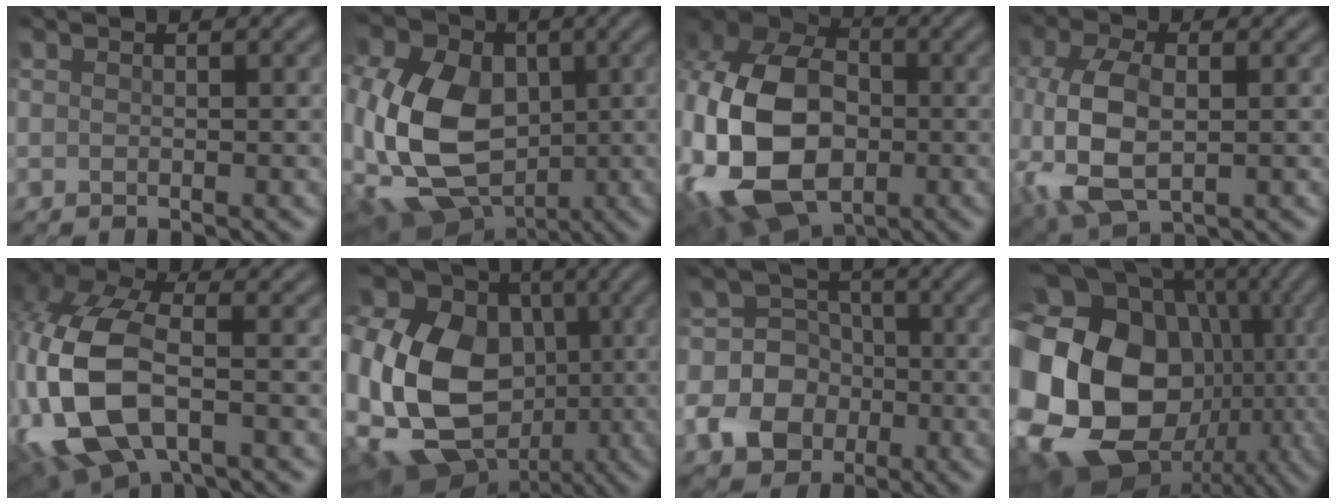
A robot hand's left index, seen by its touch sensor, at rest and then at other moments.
{"total": 14.8, "force": [-1.0, 11.1, 9.7], "torque": [-0.226, -0.013, -0.007]}
{"total": 17.8, "force": [-3.5, 12.7, 12.0], "torque": [-0.273, -0.025, -0.061]}
{"total": 8.2, "force": [-1.3, 4.6, 6.6], "torque": [-0.171, -0.014, -0.021]}
{"total": 12.5, "force": [-3.0, 7.3, 9.7], "torque": [-0.249, -0.008, -0.056]}
{"total": 21.0, "force": [-1.6, 17.3, 11.9], "torque": [-0.288, 0.004, -0.050]}
{"total": 8.9, "force": [-3.1, 8.0, 2.5], "torque": [-0.051, -0.002, -0.077]}
{"total": 22.8, "force": [-1.8, 18.6, 13.1], "torque": [-0.259, 0.003, -0.052]}